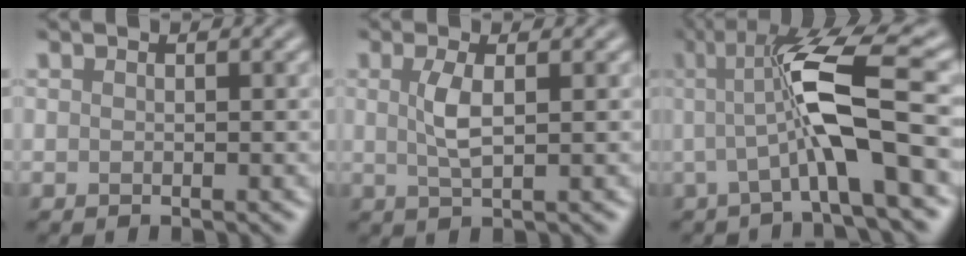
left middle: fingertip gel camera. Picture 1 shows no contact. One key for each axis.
{"total": 2.4, "fx": 0.5, "fy": 0.6, "fz": 2.3, "tx": -0.052, "ty": 0.002, "tz": 0.011}
{"total": 8.4, "fx": 0.1, "fy": 1.4, "fz": 8.3, "tx": -0.136, "ty": 0.009, "tz": -0.005}